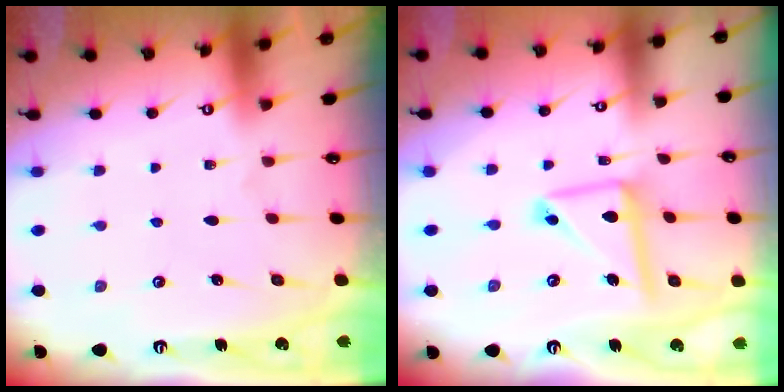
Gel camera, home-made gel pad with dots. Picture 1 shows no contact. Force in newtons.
{"total": 13.1, "press": 13.0, "slide": 1.3}